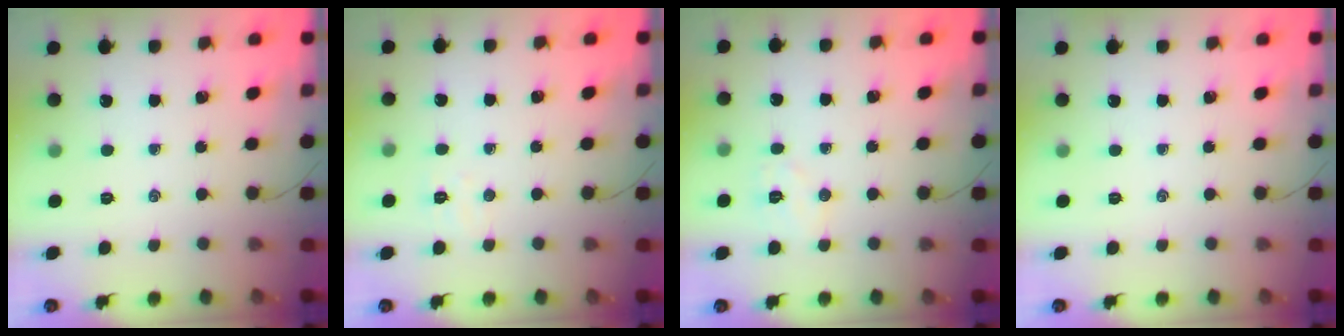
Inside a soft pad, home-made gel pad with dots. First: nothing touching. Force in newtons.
{"total": 4.2, "press": 4.0, "slide": 1.0}
{"total": 5.8, "press": 5.7, "slide": 1.1}
{"total": 0.0}